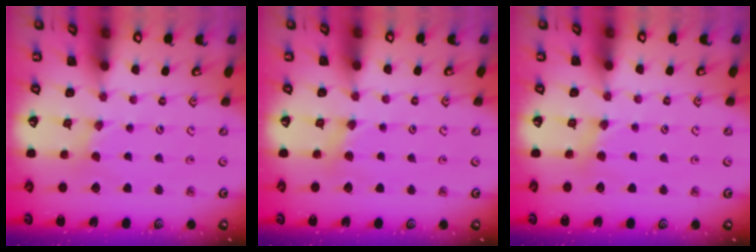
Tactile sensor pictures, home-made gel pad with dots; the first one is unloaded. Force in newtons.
{"total": 2.5, "press": 2.5, "slide": 0.5}
{"total": 2.5, "press": 2.5, "slide": 0.4}